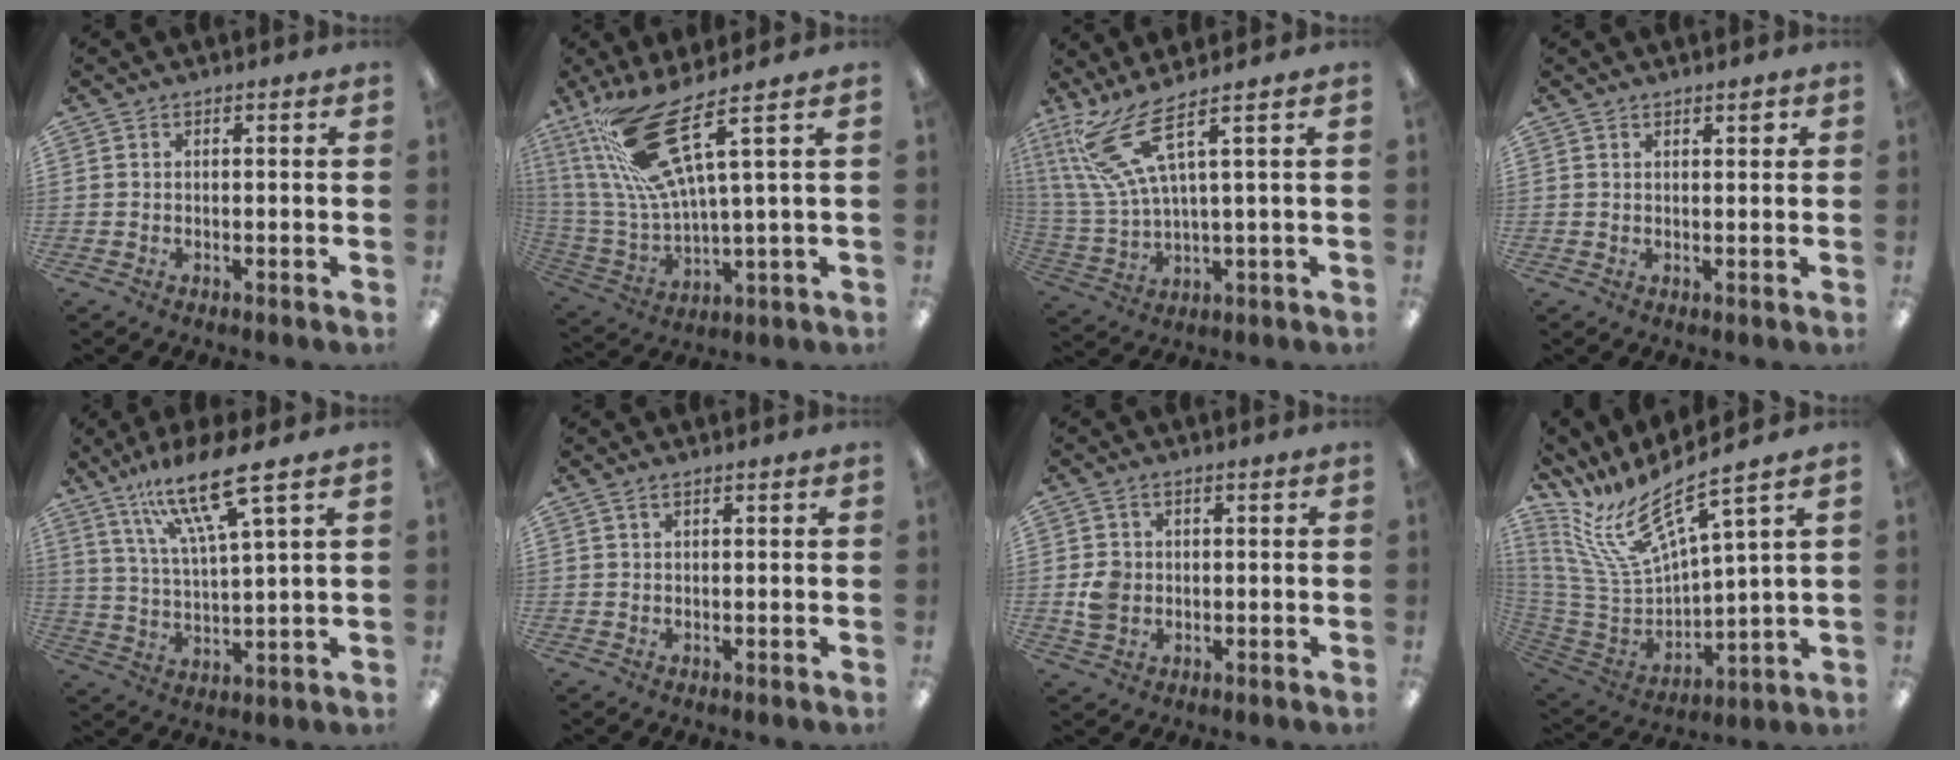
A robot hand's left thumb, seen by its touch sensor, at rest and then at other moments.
{"total": 21.8, "force": [11.6, 5.9, 17.5], "torque": [-0.360, -0.034, 0.199]}
{"total": 15.4, "force": [7.7, 4.7, 12.5], "torque": [-0.277, -0.020, 0.134]}
{"total": 1.6, "force": [1.2, 0.5, 0.9], "torque": [-0.004, -0.007, 0.018]}
{"total": 15.0, "force": [10.6, 2.4, 10.4], "torque": [-0.200, -0.047, 0.176]}
{"total": 1.4, "force": [0.9, 0.5, 1.0], "torque": [-0.021, 0.001, 0.016]}
{"total": 4.9, "force": [0.3, 4.2, 2.5], "torque": [-0.033, 0.004, 0.006]}
{"total": 18.7, "force": [12.8, 6.0, 12.2], "torque": [-0.265, -0.087, 0.219]}